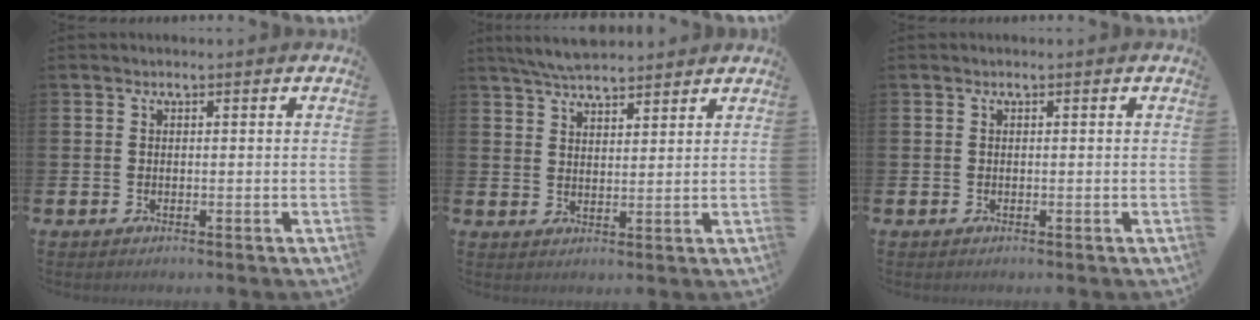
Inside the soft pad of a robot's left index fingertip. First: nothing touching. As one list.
[{"total": 5.1, "force": [4.9, 0.6, 1.1], "torque": [-0.043, -0.013, 0.093]}, {"total": 0.0}]